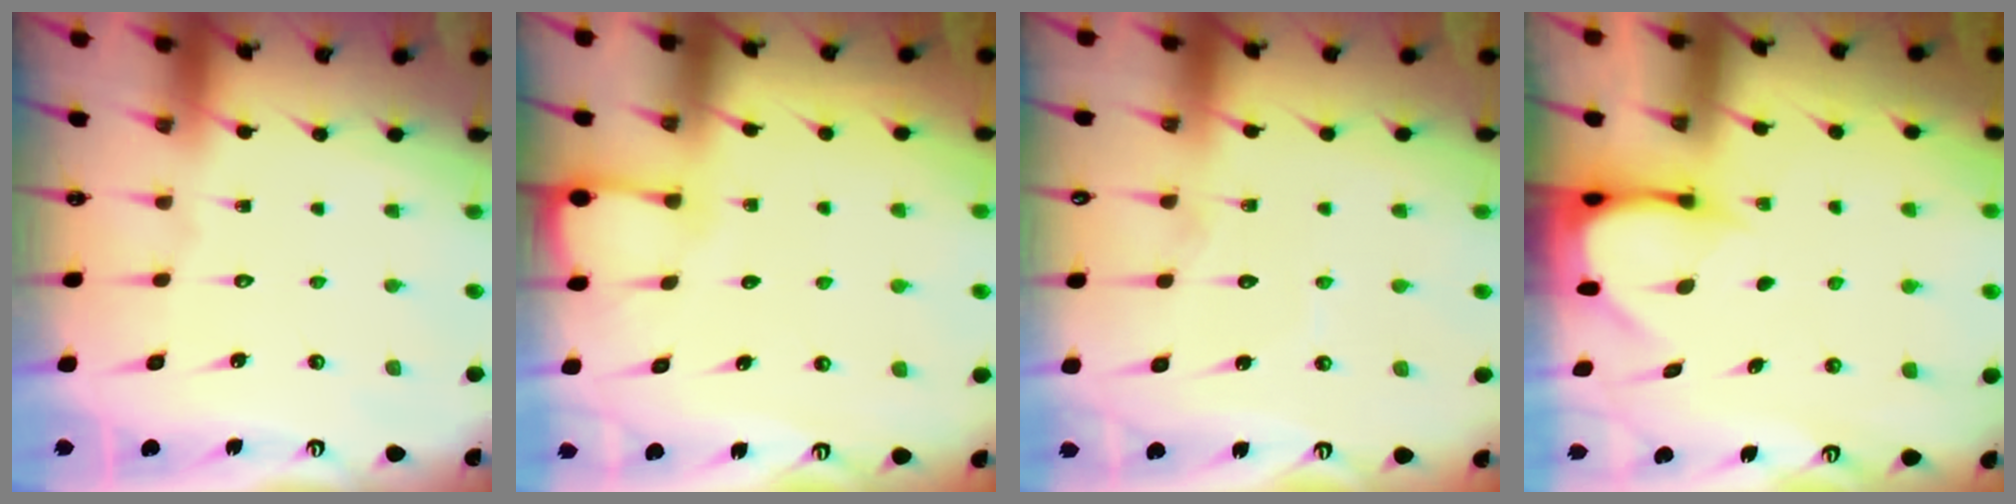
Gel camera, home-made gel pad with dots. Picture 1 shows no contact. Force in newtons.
{"total": 2.8, "press": 2.8, "slide": 0.4}
{"total": 4.7, "press": 4.7, "slide": 0.3}
{"total": 3.7, "press": 3.7, "slide": 0.3}